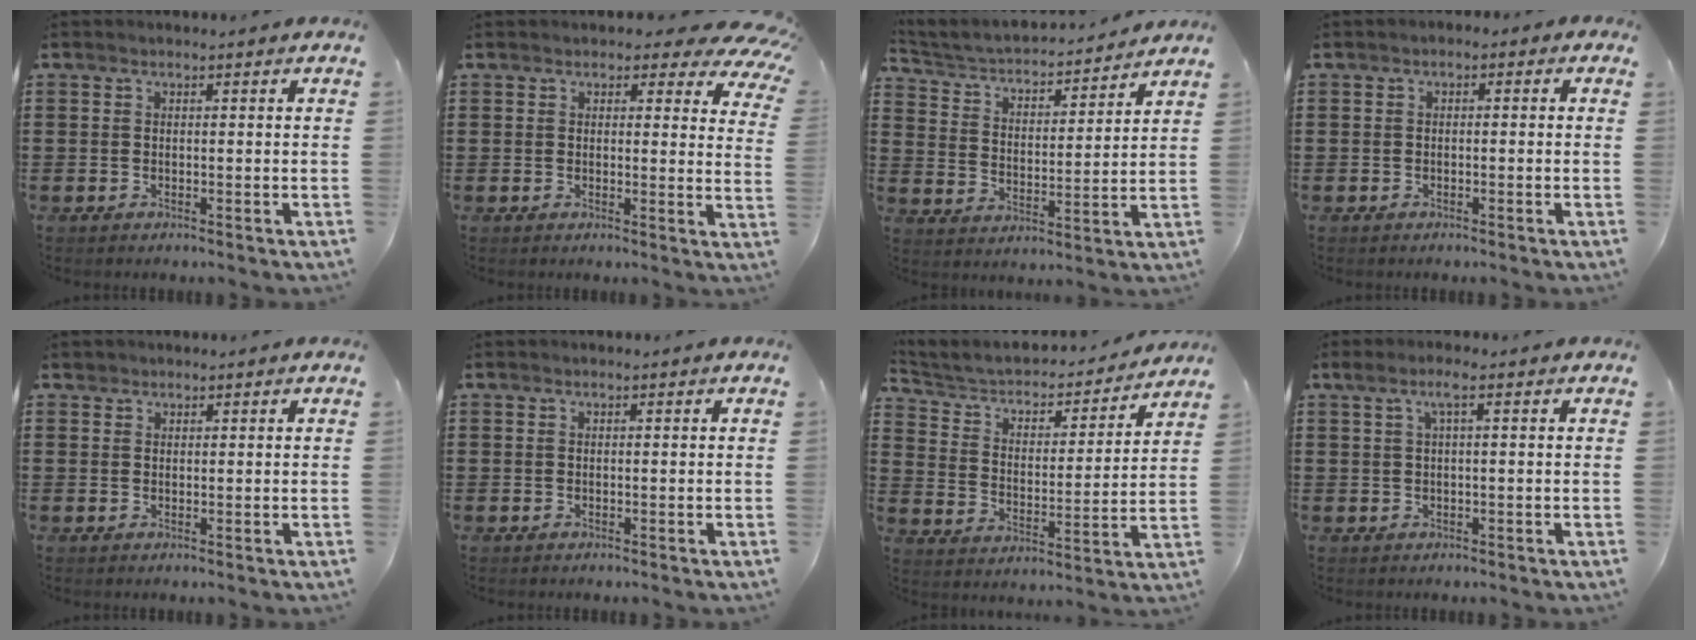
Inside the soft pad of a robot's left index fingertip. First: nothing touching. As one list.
[{"total": 3.5, "force": [2.6, 1.5, 1.8], "torque": [-0.025, -0.012, 0.041]}, {"total": 3.3, "force": [3.1, 0.9, 0.9], "torque": [-0.038, -0.027, 0.043]}, {"total": 1.0, "force": [-0.9, 0.5, 0.2], "torque": [-0.008, 0.003, -0.020]}, {"total": 1.0, "force": [0.9, 0.5, 0.1], "torque": [-0.004, 0.002, 0.018]}, {"total": 0.0}, {"total": 3.6, "force": [3.1, 1.6, 1.1], "torque": [-0.043, -0.027, 0.041]}, {"total": 2.6, "force": [0.7, 0.2, 2.5], "torque": [-0.047, 0.003, 0.011]}]